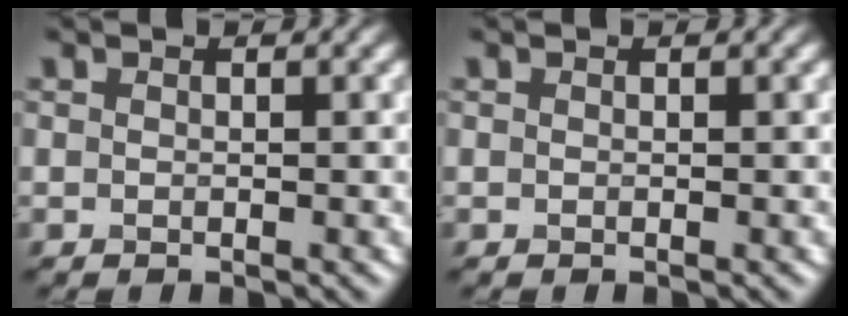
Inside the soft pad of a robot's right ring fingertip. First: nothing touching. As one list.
[{"total": 0.0}]